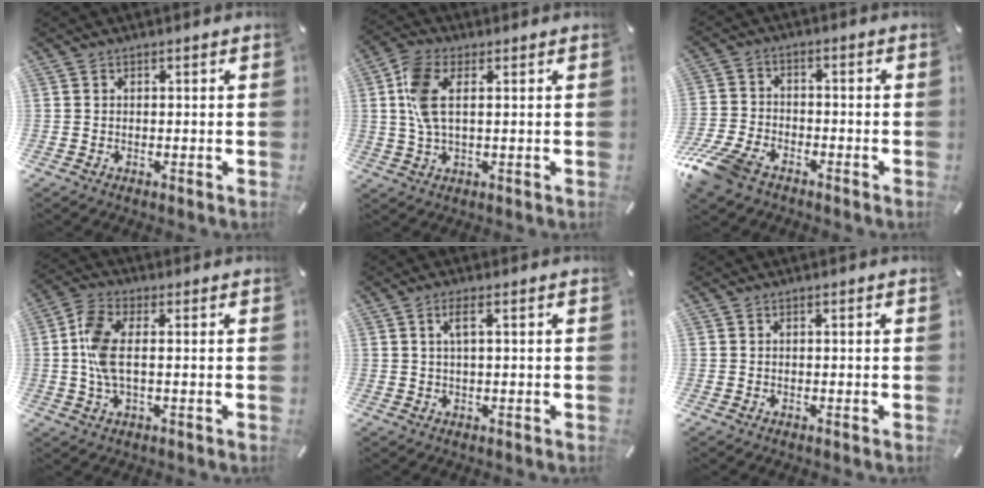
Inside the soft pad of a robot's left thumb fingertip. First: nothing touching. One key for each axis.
{"total": 8.0, "fx": 1.6, "fy": 3.6, "fz": 7.0, "tx": -0.164, "ty": -0.001, "tz": 0.024}
{"total": 9.7, "fx": -7.1, "fy": 4.9, "fz": 4.6, "tx": -0.103, "ty": 0.029, "tz": -0.137}
{"total": 8.1, "fx": 0.3, "fy": 3.5, "fz": 7.4, "tx": -0.167, "ty": -0.005, "tz": 0.000}
{"total": 3.1, "fx": 0.9, "fy": 0.6, "fz": 2.9, "tx": -0.059, "ty": 0.004, "tz": 0.013}
{"total": 0.0}